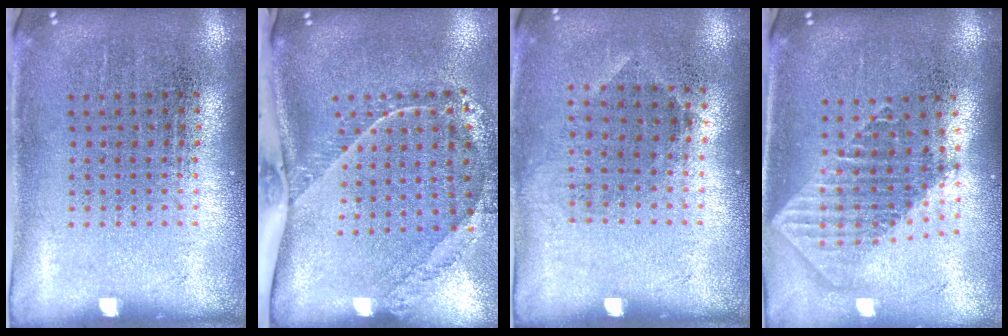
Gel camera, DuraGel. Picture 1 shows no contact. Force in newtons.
{"total": 2.4, "press": 1.7, "slide": 1.7}
{"total": 0.8, "press": 0.7, "slide": 0.5}
{"total": 1.8, "press": 1.5, "slide": 1.0}